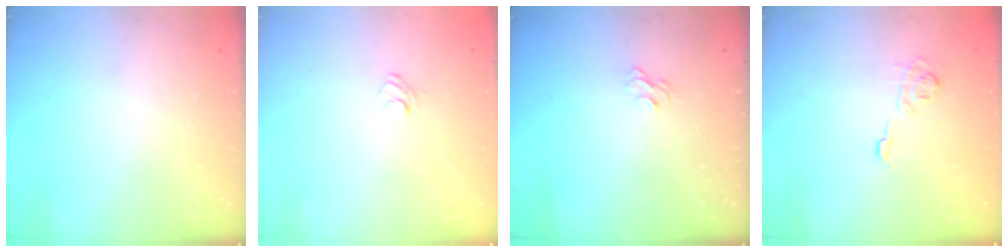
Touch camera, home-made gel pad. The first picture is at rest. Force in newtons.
{"total": 4.3, "press": 4.0, "slide": 1.4}
{"total": 3.5, "press": 3.5, "slide": 0.3}
{"total": 7.7, "press": 7.6, "slide": 1.2}